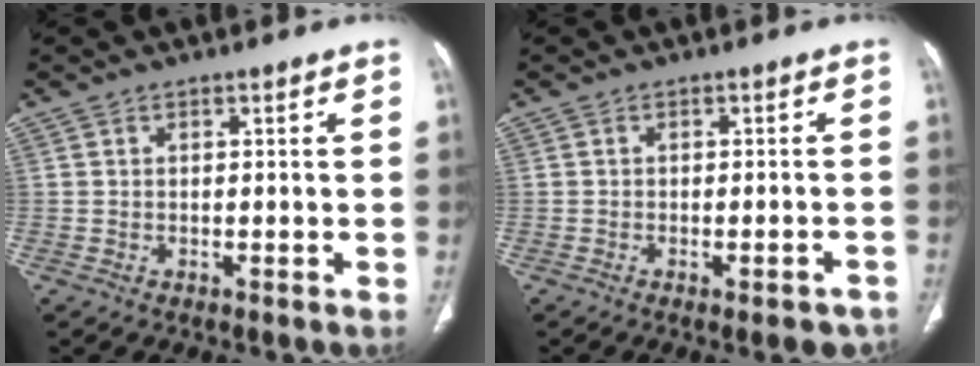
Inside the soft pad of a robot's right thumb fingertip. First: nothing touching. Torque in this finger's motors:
{"motor_torque": [0.27, 0.53, 0.07, -0.12, 0.00]}